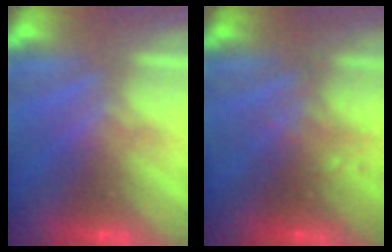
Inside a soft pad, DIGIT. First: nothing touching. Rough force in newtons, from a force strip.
{"total": 2.9}